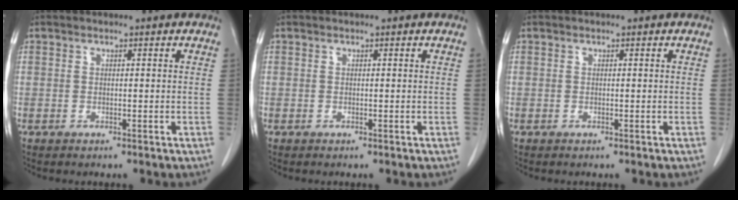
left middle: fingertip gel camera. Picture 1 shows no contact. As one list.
[{"total": 0.0}, {"total": 0.0}]